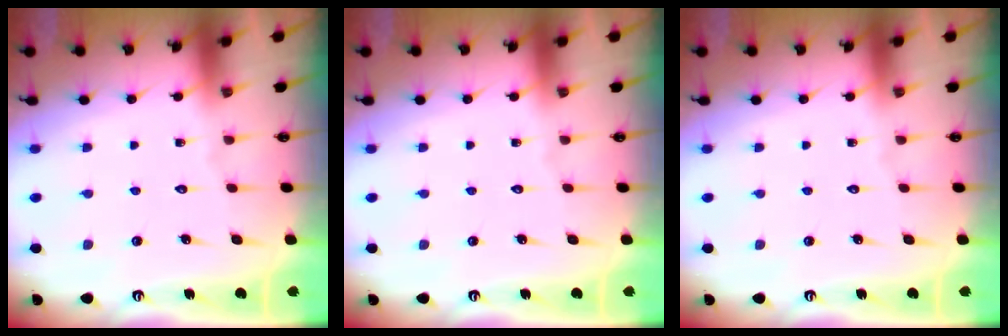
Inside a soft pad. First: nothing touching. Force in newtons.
{"total": 0.0}
{"total": 0.0}